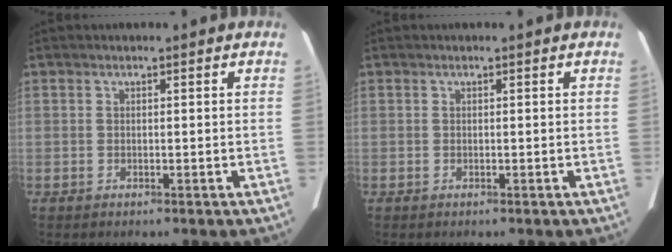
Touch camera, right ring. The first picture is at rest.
{"total": 0.0}